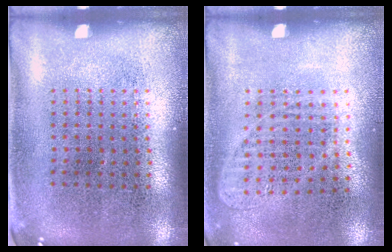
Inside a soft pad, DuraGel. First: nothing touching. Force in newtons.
{"total": 1.0, "press": 0.9, "slide": 0.4}